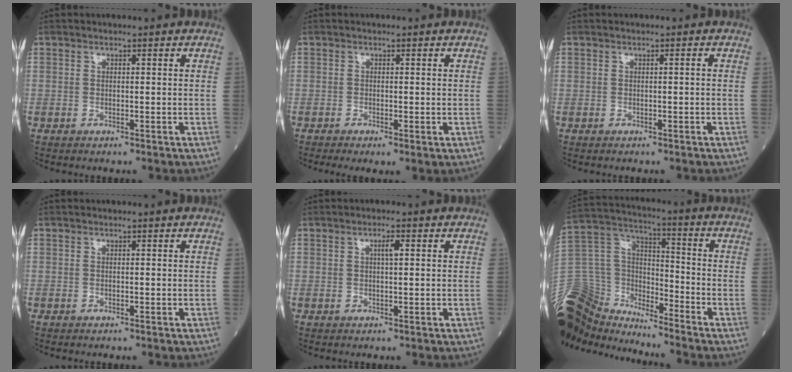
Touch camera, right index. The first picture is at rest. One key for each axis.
{"total": 2.2, "fx": -0.9, "fy": 0.6, "fz": 1.9, "tx": -0.032, "ty": -0.006, "tz": -0.012}
{"total": 0.0}
{"total": 0.0}
{"total": 1.6, "fx": 0.5, "fy": 0.2, "fz": 1.6, "tx": -0.027, "ty": 0.002, "tz": 0.007}
{"total": 17.8, "fx": -16.6, "fy": 4.4, "fz": 4.7, "tx": -0.118, "ty": 0.036, "tz": -0.305}